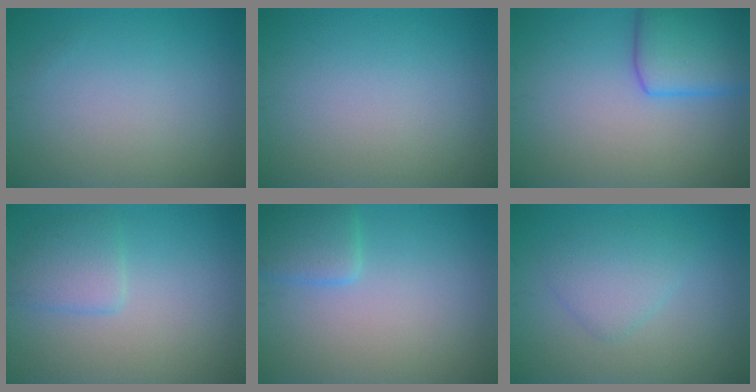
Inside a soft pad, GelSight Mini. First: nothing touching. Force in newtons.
{"total": 0.0}
{"total": 5.9, "press": 5.9, "slide": 0.1}
{"total": 2.6, "press": 2.6, "slide": 0.1}
{"total": 2.6, "press": 2.6, "slide": 0.1}
{"total": 2.7, "press": 2.7, "slide": 0.0}